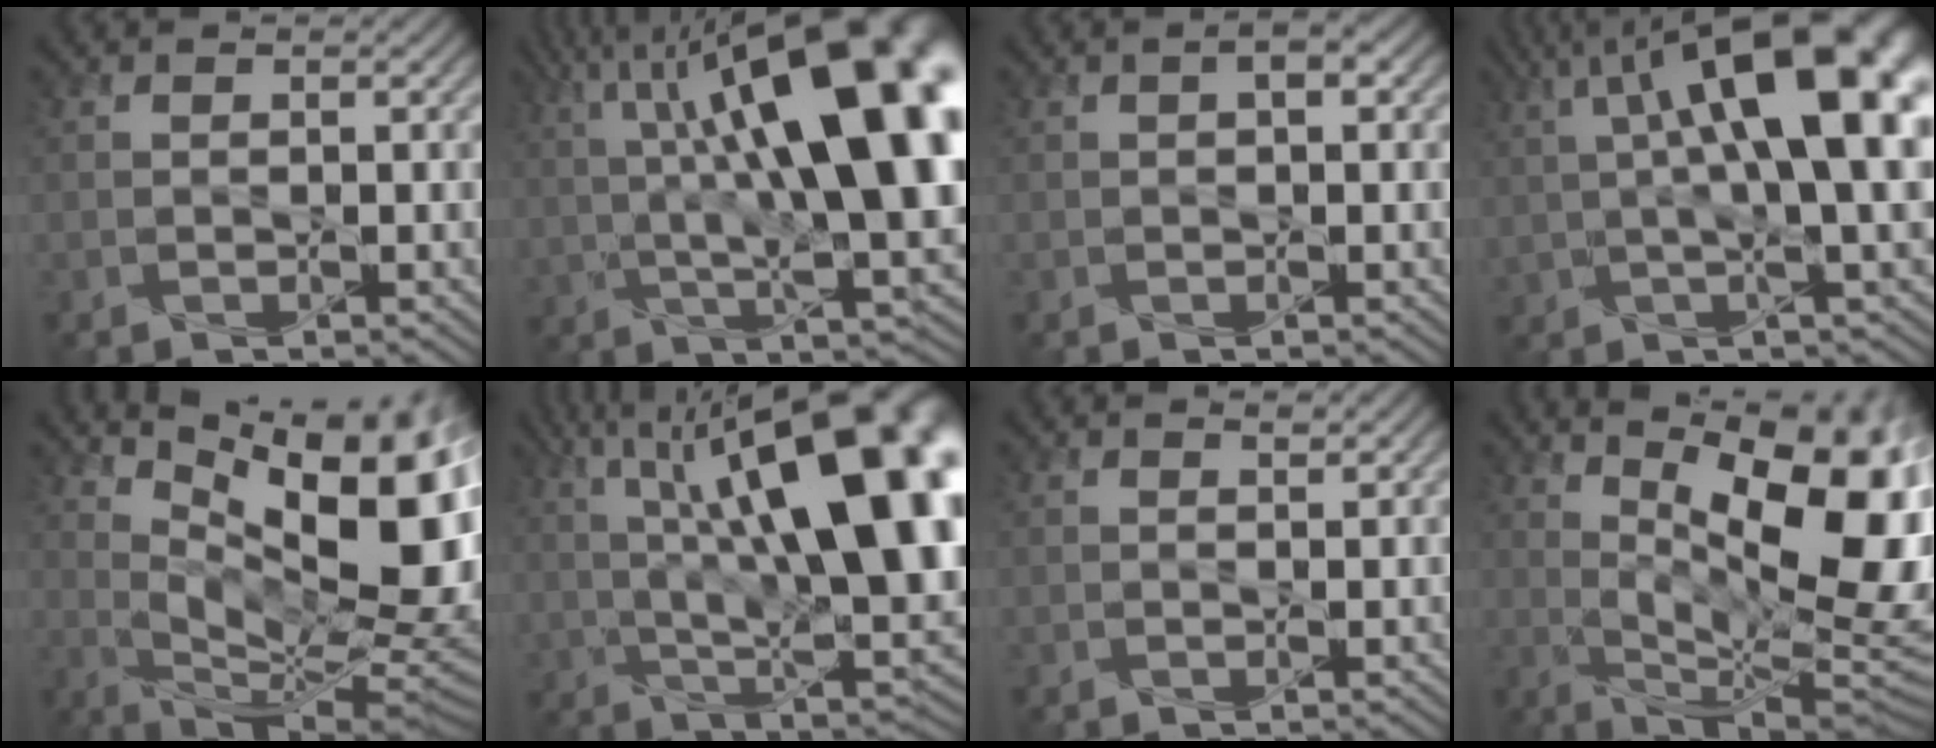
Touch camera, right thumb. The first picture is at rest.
{"total": 21.0, "force": [5.7, 8.1, 18.6], "torque": [-0.284, 0.039, 0.092]}
{"total": 1.6, "force": [0.4, 0.6, 1.4], "torque": [-0.022, 0.004, 0.005]}
{"total": 17.3, "force": [4.3, 5.7, 15.7], "torque": [-0.242, 0.033, 0.068]}
{"total": 16.3, "force": [6.6, 6.3, 13.5], "torque": [-0.218, -0.006, 0.124]}
{"total": 23.0, "force": [7.2, 9.8, 19.5], "torque": [-0.287, 0.043, 0.107]}
{"total": 0.5, "force": [0.5, 0.0, 0.1], "torque": [-0.003, -0.002, 0.010]}
{"total": 18.8, "force": [5.8, 7.3, 16.3], "torque": [-0.229, 0.016, 0.096]}